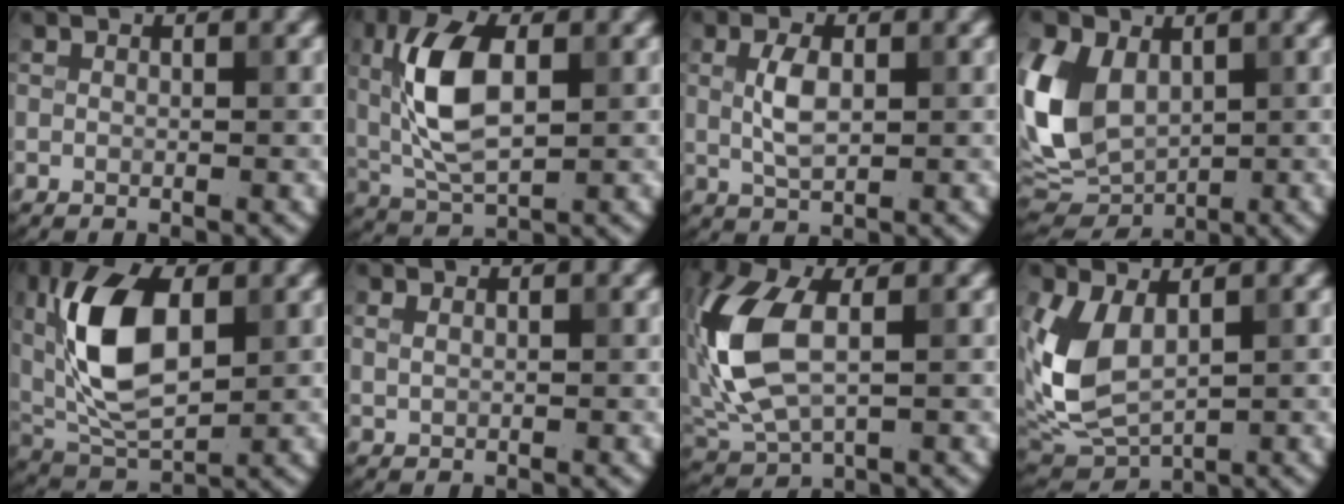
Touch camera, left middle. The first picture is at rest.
{"total": 7.6, "force": [1.1, 3.8, 6.6], "torque": [-0.139, 0.007, 0.019]}
{"total": 3.0, "force": [0.4, 1.5, 2.6], "torque": [-0.060, 0.001, 0.010]}
{"total": 9.4, "force": [1.3, 6.5, 6.8], "torque": [-0.167, 0.004, 0.013]}
{"total": 9.8, "force": [1.8, 5.4, 8.0], "torque": [-0.168, 0.007, 0.029]}
{"total": 0.8, "force": [0.3, 0.5, 0.5], "torque": [-0.014, 0.000, 0.009]}
{"total": 8.7, "force": [0.5, 5.0, 7.1], "torque": [-0.180, 0.003, 0.007]}
{"total": 5.8, "force": [1.1, 3.6, 4.4], "torque": [-0.105, -0.011, 0.028]}